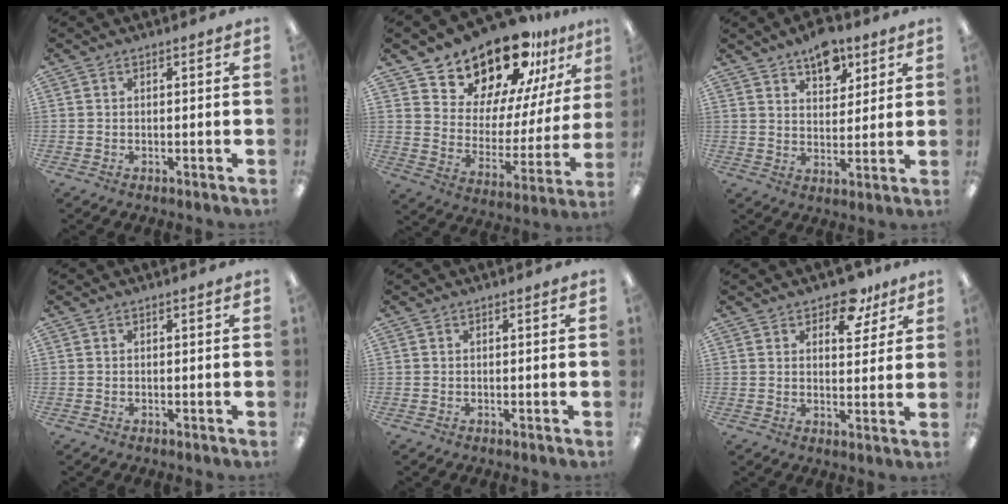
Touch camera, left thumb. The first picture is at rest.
{"total": 19.0, "force": [16.4, 7.7, 5.9], "torque": [-0.106, -0.130, 0.290]}
{"total": 9.5, "force": [6.7, 5.2, 4.4], "torque": [-0.049, -0.033, 0.115]}
{"total": 0.0}
{"total": 0.0}
{"total": 8.8, "force": [6.0, 4.7, 4.3], "torque": [-0.045, -0.027, 0.102]}